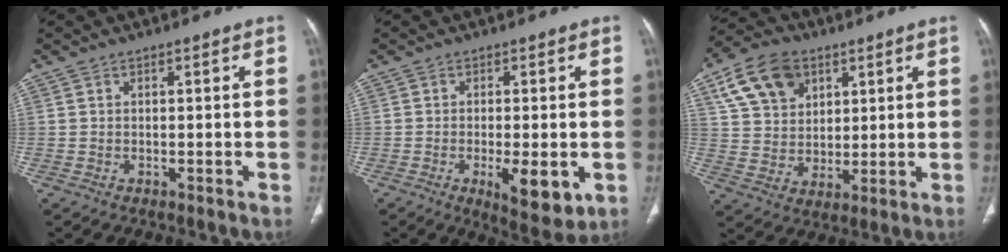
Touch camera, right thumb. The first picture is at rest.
{"total": 8.6, "force": [-2.3, 3.0, 7.7], "torque": [-0.105, -0.017, -0.030]}
{"total": 13.9, "force": [6.3, 10.2, 7.1], "torque": [-0.105, -0.010, 0.118]}